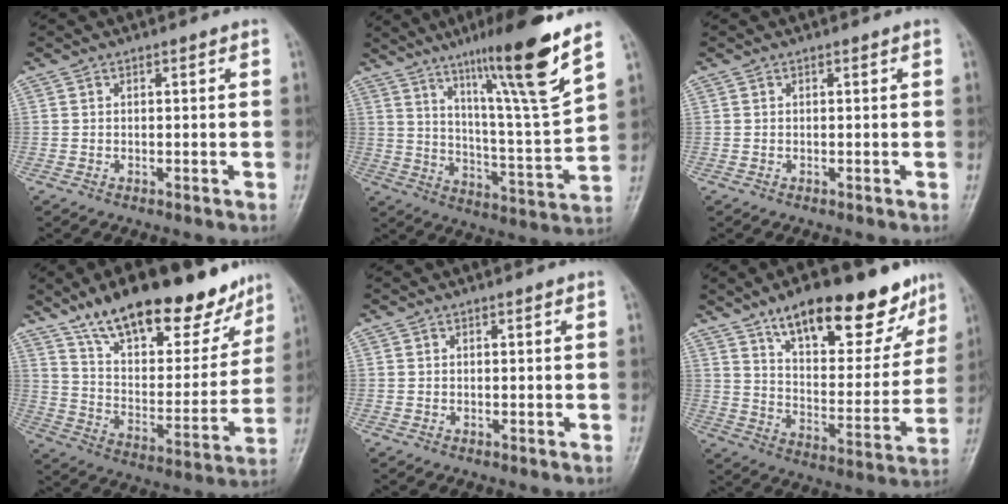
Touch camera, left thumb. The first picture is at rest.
{"total": 18.9, "force": [12.1, 0.5, 14.5], "torque": [-0.210, -0.069, 0.195]}
{"total": 0.0}
{"total": 24.8, "force": [17.9, 9.6, 14.2], "torque": [-0.168, -0.068, 0.284]}
{"total": 0.0}
{"total": 22.4, "force": [14.7, 8.6, 14.6], "torque": [-0.160, -0.053, 0.227]}